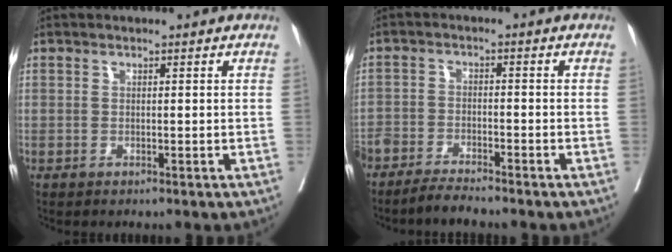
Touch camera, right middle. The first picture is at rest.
{"total": 5.7, "force": [-5.2, 0.4, 2.3], "torque": [-0.032, -0.011, -0.092]}